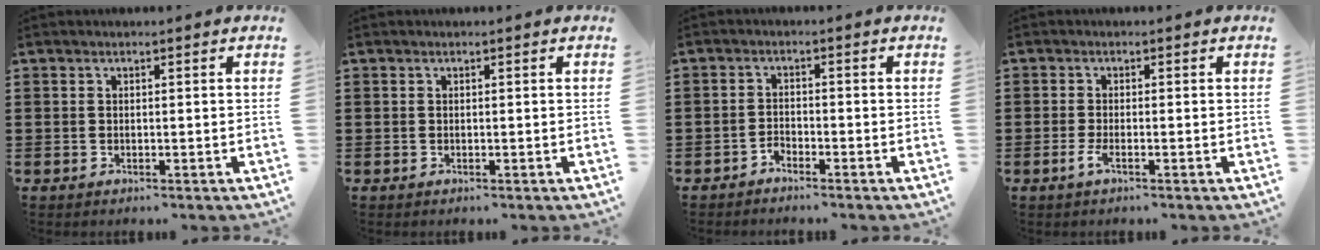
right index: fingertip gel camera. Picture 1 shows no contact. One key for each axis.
{"total": 0.0}
{"total": 1.5, "fx": -1.5, "fy": 0.4, "fz": 0.1, "tx": -0.008, "ty": 0.004, "tz": -0.032}
{"total": 1.9, "fx": -0.9, "fy": 0.4, "fz": 1.6, "tx": -0.050, "ty": -0.010, "tz": -0.022}